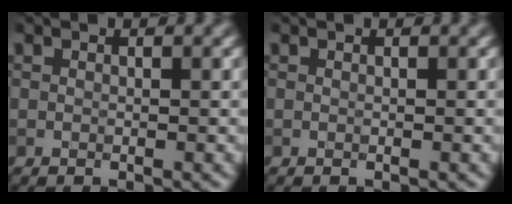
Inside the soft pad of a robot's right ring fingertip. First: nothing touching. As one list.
[{"total": 0.0}]